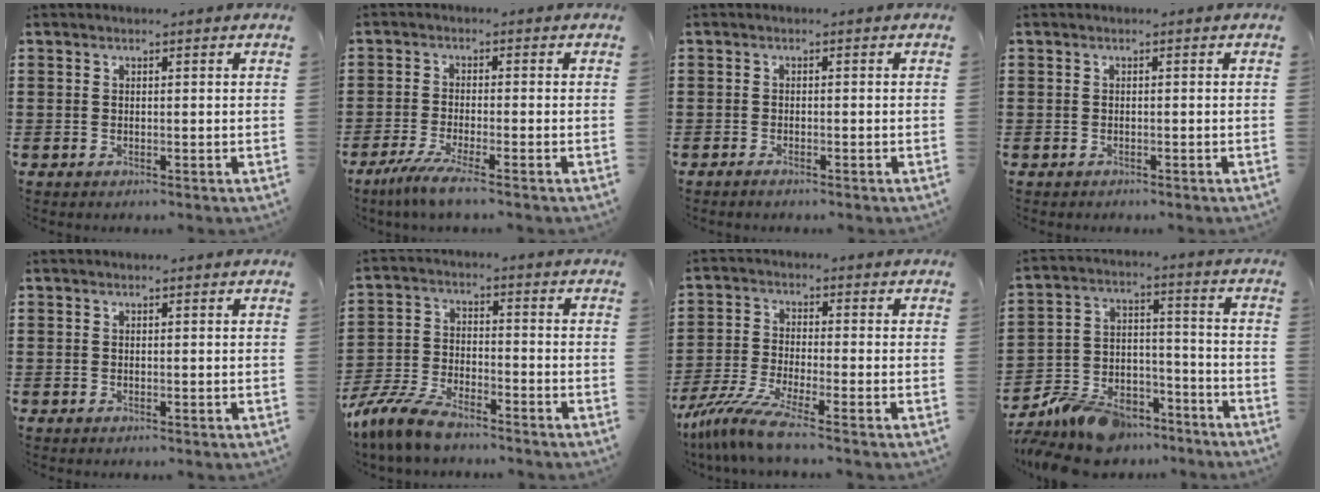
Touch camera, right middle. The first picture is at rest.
{"total": 4.4, "force": [-3.4, 0.1, 2.9], "torque": [-0.068, -0.017, -0.067]}
{"total": 0.8, "force": [-0.7, 0.1, 0.4], "torque": [-0.012, -0.007, -0.011]}
{"total": 0.9, "force": [-0.6, 0.6, -0.1], "torque": [0.002, 0.004, -0.016]}
{"total": 0.0}
{"total": 7.7, "force": [-6.8, 1.9, 3.1], "torque": [-0.084, 0.006, -0.136]}
{"total": 7.2, "force": [-5.8, 0.2, 4.2], "torque": [-0.104, -0.019, -0.118]}
{"total": 10.0, "force": [-9.2, 3.3, 2.3], "torque": [-0.057, 0.030, -0.180]}